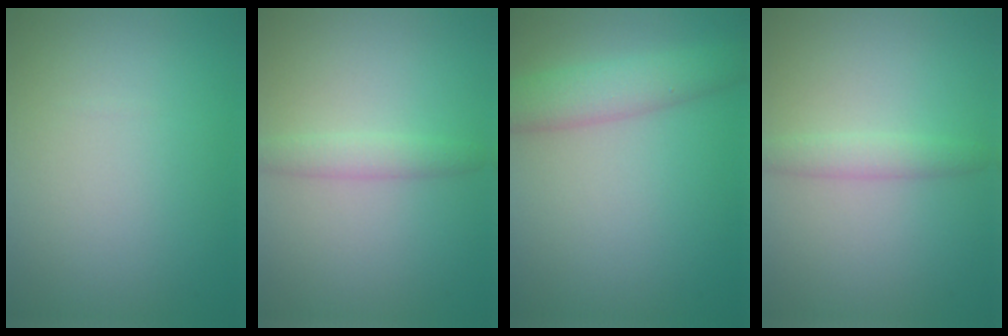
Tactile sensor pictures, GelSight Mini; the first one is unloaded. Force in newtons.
{"total": 1.8, "press": 1.8, "slide": 0.1}
{"total": 4.0, "press": 4.0, "slide": 0.1}
{"total": 1.8, "press": 1.8, "slide": 0.1}